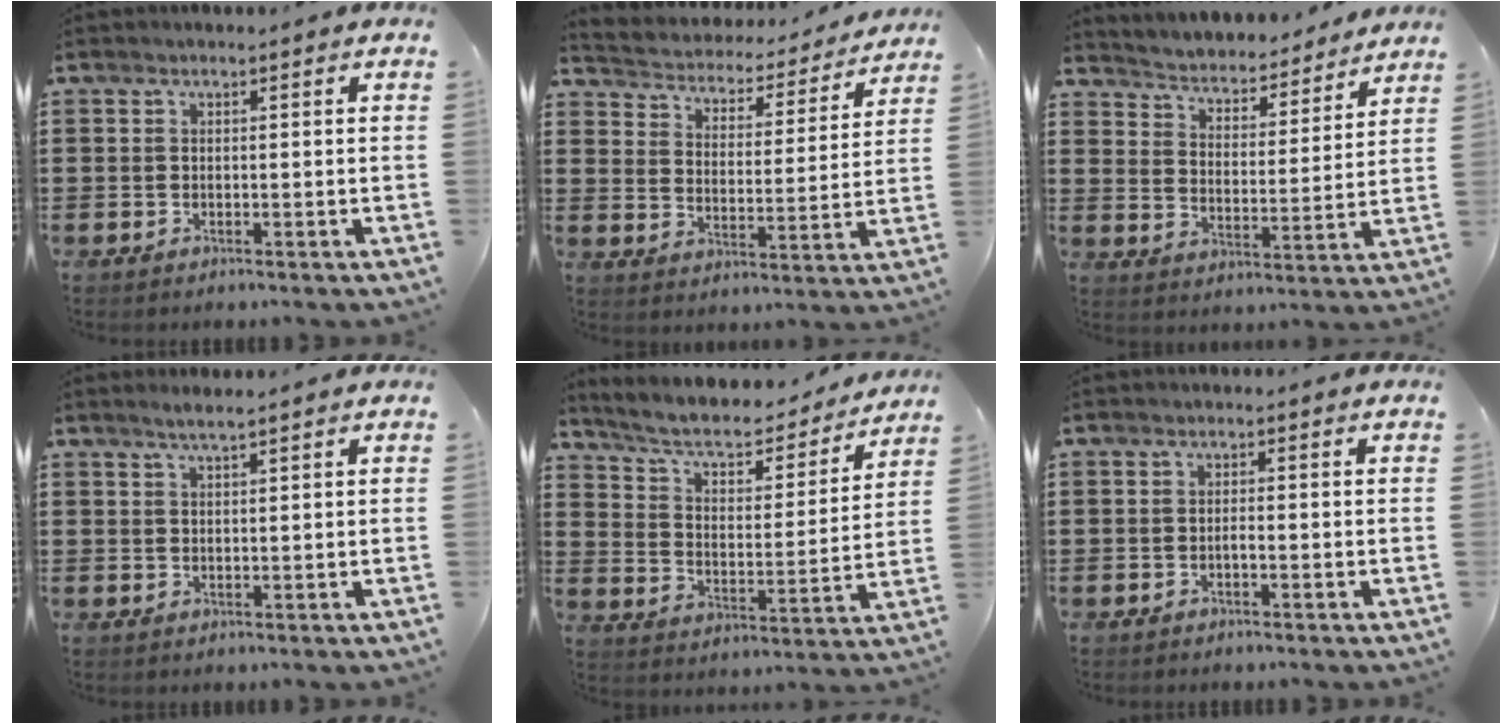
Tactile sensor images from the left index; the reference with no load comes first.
{"total": 2.9, "force": [2.9, 0.5, -0.1], "torque": [-0.022, -0.029, 0.039]}
{"total": 3.7, "force": [3.7, 0.1, 0.0], "torque": [-0.022, -0.037, 0.055]}
{"total": 1.8, "force": [1.4, 0.0, 1.1], "torque": [-0.022, 0.002, 0.026]}
{"total": 5.4, "force": [4.3, 1.8, 2.6], "torque": [-0.072, -0.027, 0.066]}
{"total": 0.9, "force": [-0.4, 0.2, 0.8], "torque": [-0.016, -0.003, -0.007]}